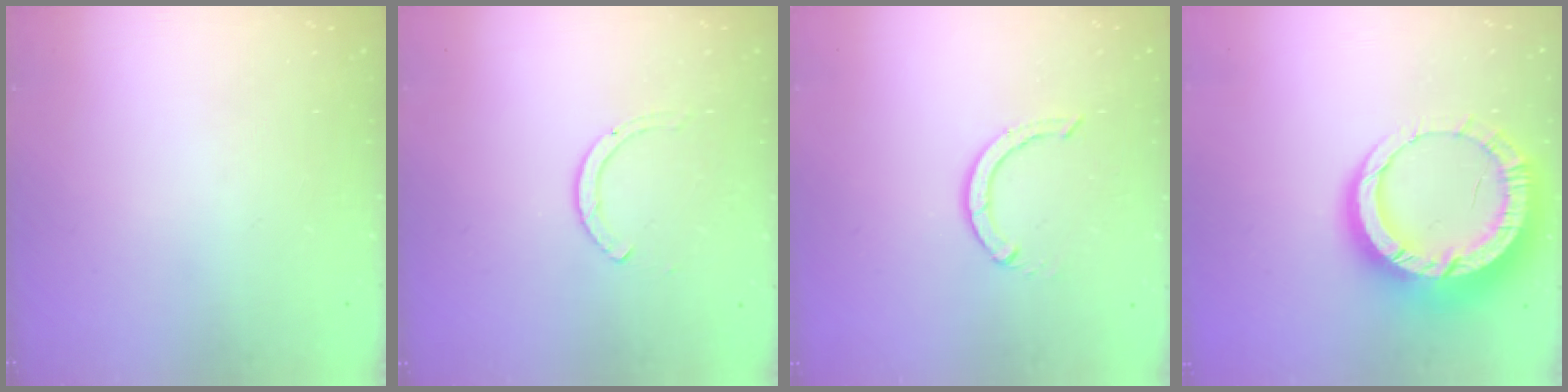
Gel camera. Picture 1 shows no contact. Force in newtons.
{"total": 2.0, "press": 1.9, "slide": 0.3}
{"total": 4.1, "press": 4.0, "slide": 0.5}
{"total": 17.1, "press": 17.0, "slide": 1.9}